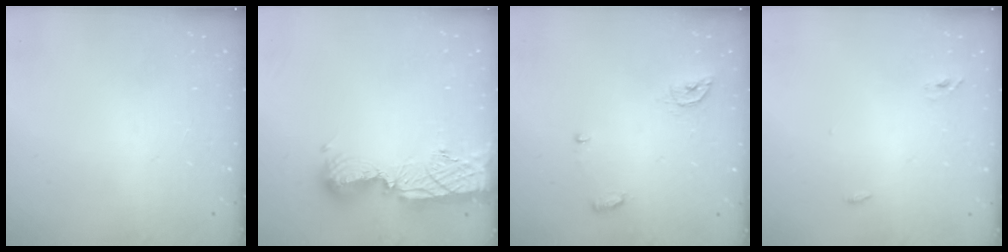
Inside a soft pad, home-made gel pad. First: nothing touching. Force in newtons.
{"total": 13.4, "press": 13.3, "slide": 1.0}
{"total": 5.5, "press": 5.5, "slide": 0.5}
{"total": 2.9, "press": 2.7, "slide": 1.0}